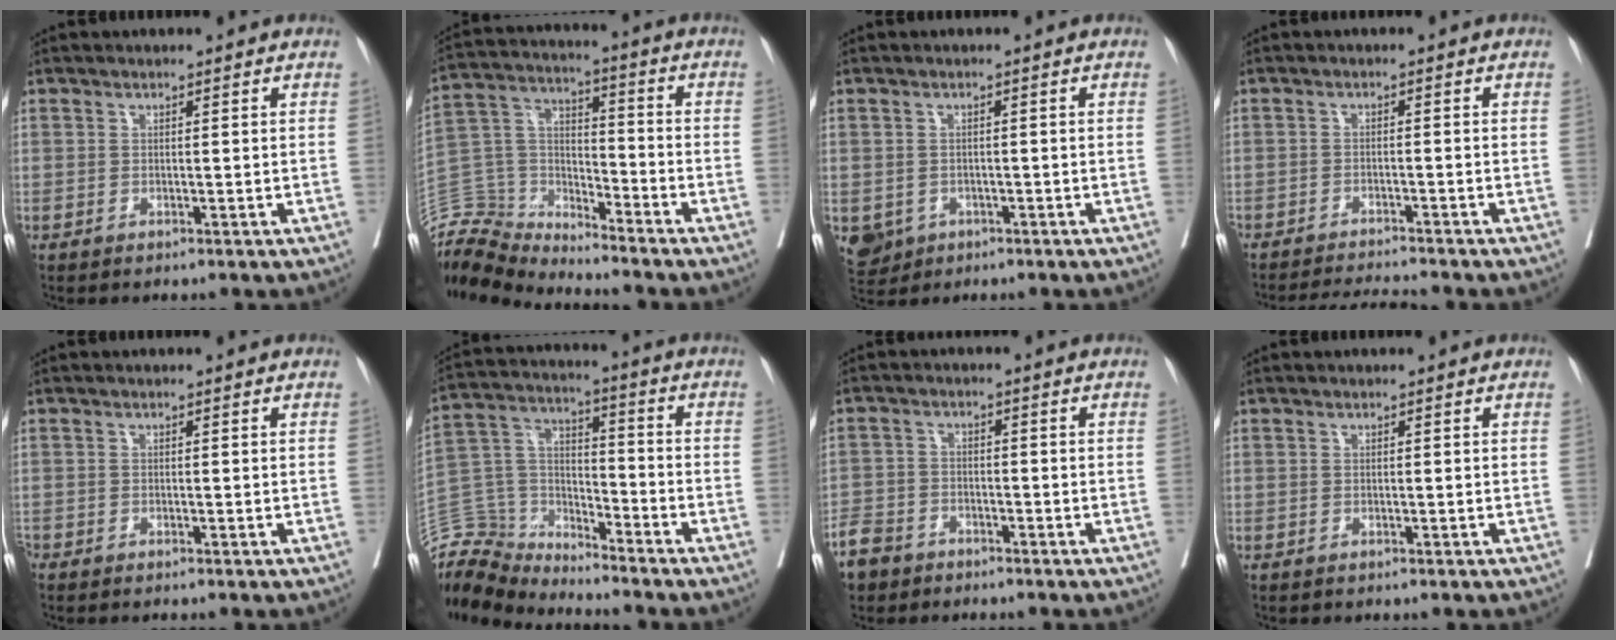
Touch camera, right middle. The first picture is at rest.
{"total": 9.3, "force": [-9.2, 0.9, -1.3], "torque": [0.021, 0.062, -0.181]}
{"total": 4.6, "force": [-2.0, 4.0, 1.1], "torque": [-0.019, 0.001, -0.025]}
{"total": 6.8, "force": [-6.5, -0.9, 1.6], "torque": [-0.017, -0.012, -0.106]}
{"total": 1.9, "force": [-1.8, -0.1, 0.6], "torque": [-0.009, -0.002, -0.032]}
{"total": 9.8, "force": [-9.5, 1.6, -1.3], "torque": [0.024, 0.060, -0.189]}
{"total": 5.5, "force": [-4.5, 3.1, 0.8], "torque": [-0.023, -0.003, -0.087]}
{"total": 0.0}